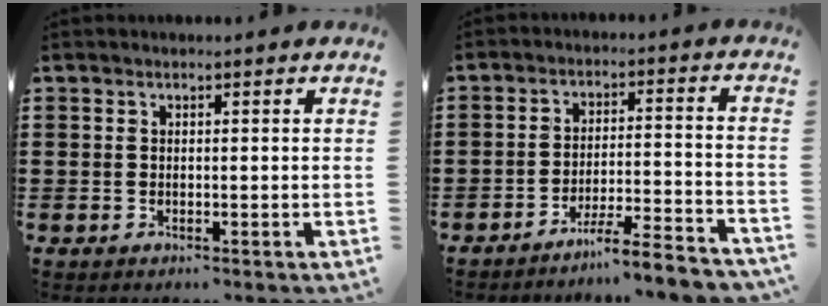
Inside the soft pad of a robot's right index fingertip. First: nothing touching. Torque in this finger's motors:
{"motor_torque": [0.87, 0.73, -0.34, -0.02]}